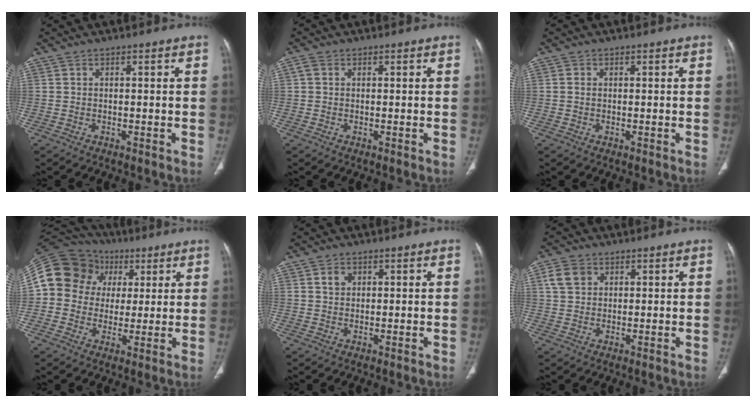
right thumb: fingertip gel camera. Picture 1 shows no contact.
{"total": 1.4, "force": [0.4, 1.1, 0.7], "torque": [-0.015, 0.005, 0.006]}
{"total": 1.0, "force": [0.1, 0.8, 0.6], "torque": [-0.011, 0.001, 0.003]}
{"total": 17.3, "force": [3.9, 15.4, 7.0], "torque": [-0.122, 0.038, 0.068]}
{"total": 2.4, "force": [1.0, 1.9, 1.2], "torque": [-0.010, -0.002, 0.018]}
{"total": 4.9, "force": [1.9, 3.8, 2.4], "torque": [-0.033, 0.001, 0.039]}